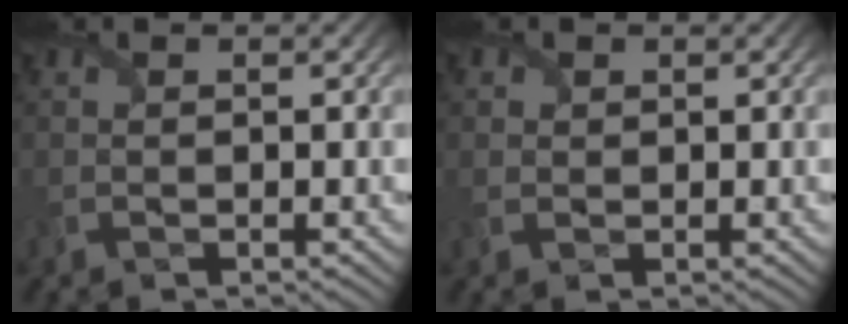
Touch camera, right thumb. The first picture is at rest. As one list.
[{"total": 2.1, "force": [1.0, 1.8, 0.5], "torque": [-0.020, -0.008, 0.018]}]